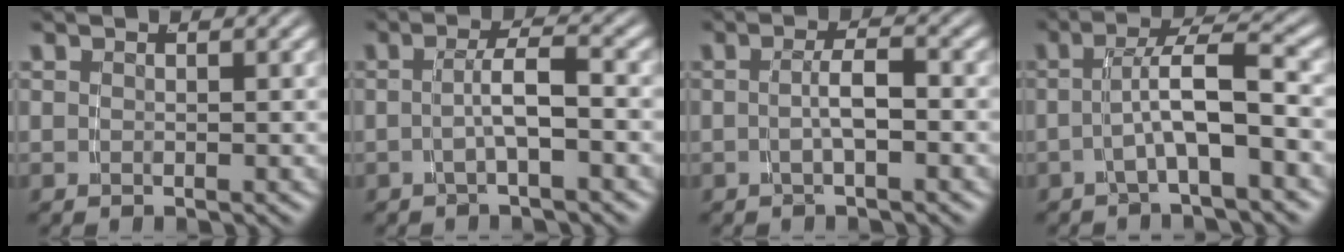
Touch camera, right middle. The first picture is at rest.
{"total": 2.7, "force": [-1.3, -0.2, 2.4], "torque": [-0.035, 0.007, -0.020]}
{"total": 2.3, "force": [-1.0, -0.1, 2.1], "torque": [-0.030, 0.002, -0.013]}
{"total": 4.1, "force": [-1.6, 0.5, 3.7], "torque": [-0.061, 0.009, -0.028]}